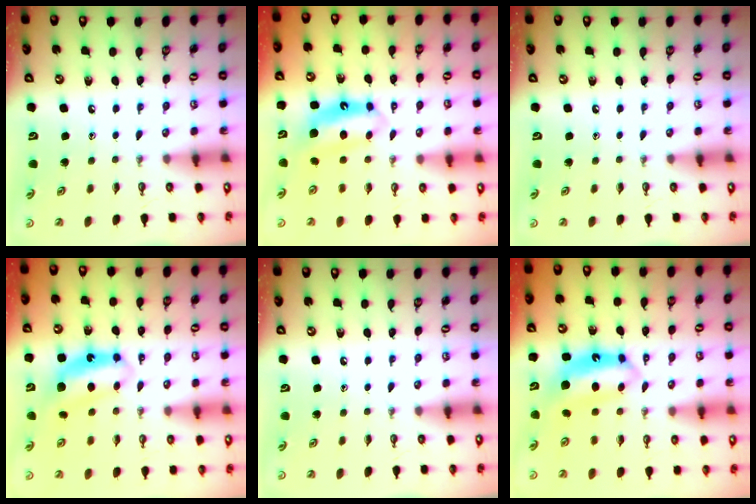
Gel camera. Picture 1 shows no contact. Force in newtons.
{"total": 7.4, "press": 7.4, "slide": 0.5}
{"total": 0.0}
{"total": 7.7, "press": 7.7, "slide": 0.4}
{"total": 0.0}
{"total": 7.8, "press": 7.8, "slide": 0.5}